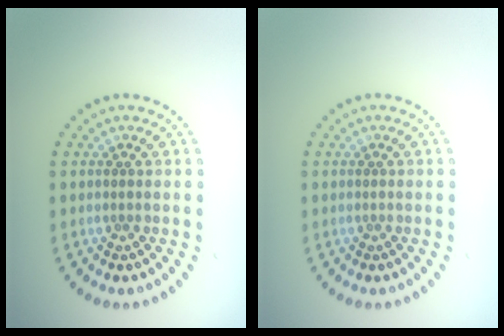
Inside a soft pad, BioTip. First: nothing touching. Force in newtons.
{"total": 0.0}